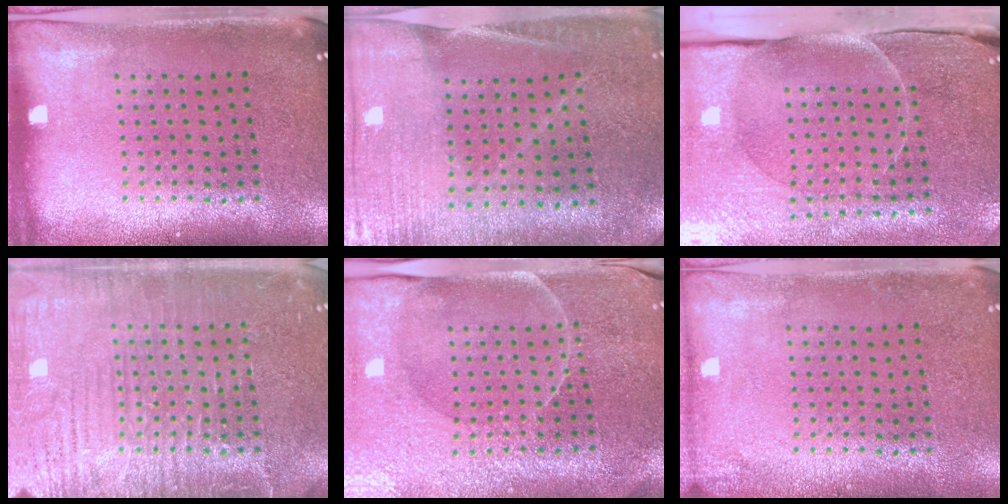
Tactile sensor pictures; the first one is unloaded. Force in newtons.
{"total": 0.8, "press": 0.8, "slide": 0.1}
{"total": 4.0, "press": 3.6, "slide": 1.7}
{"total": 5.8, "press": 5.7, "slide": 0.8}
{"total": 3.7, "press": 3.6, "slide": 1.0}
{"total": 1.3, "press": 1.3, "slide": 0.1}